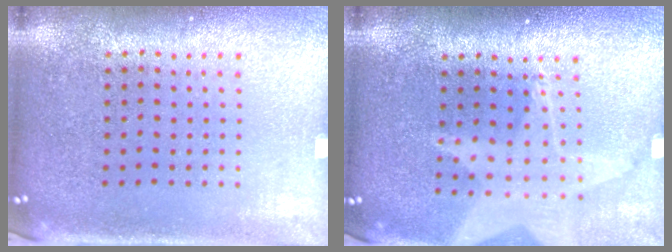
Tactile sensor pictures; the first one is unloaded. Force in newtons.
{"total": 1.4, "press": 1.4, "slide": 0.3}